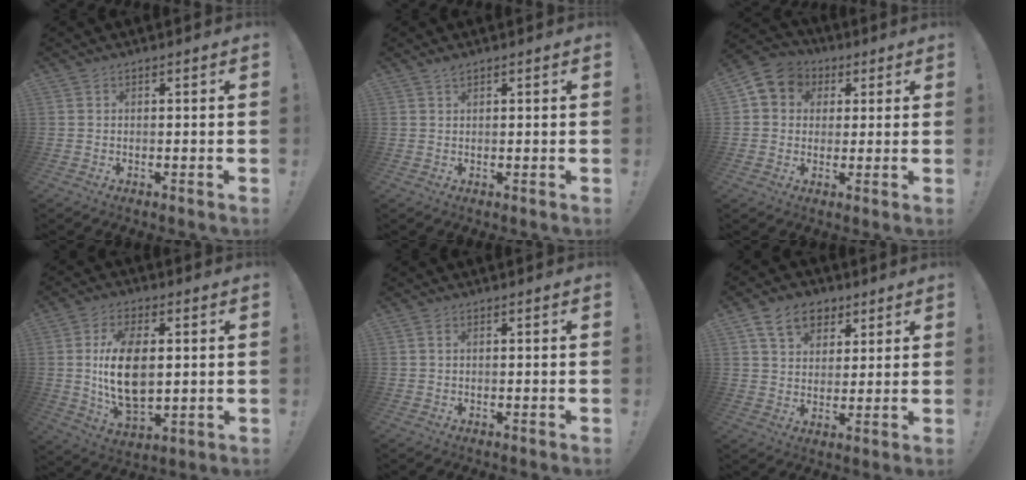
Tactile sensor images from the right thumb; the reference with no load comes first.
{"total": 1.4, "force": [1.1, 0.3, 0.8], "torque": [-0.001, -0.006, 0.016]}
{"total": 7.9, "force": [2.2, 7.0, 2.8], "torque": [-0.047, 0.000, 0.049]}
{"total": 15.1, "force": [1.6, 8.5, 12.4], "torque": [-0.226, -0.010, 0.025]}
{"total": 0.8, "force": [0.4, 0.3, 0.6], "torque": [-0.019, 0.005, 0.007]}
{"total": 11.1, "force": [6.0, 8.1, 4.6], "torque": [-0.071, -0.022, 0.117]}